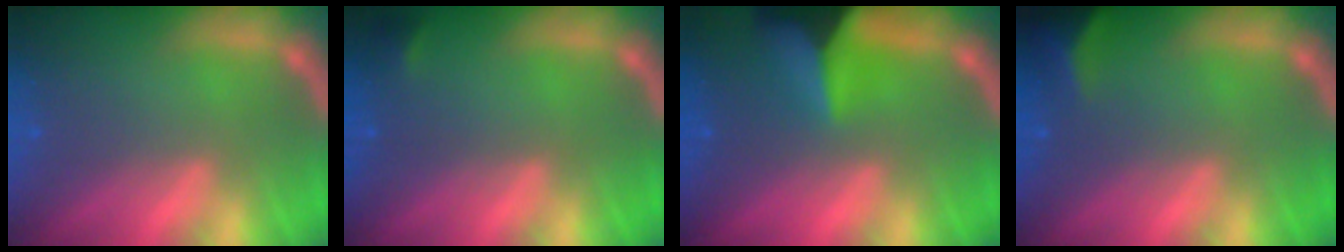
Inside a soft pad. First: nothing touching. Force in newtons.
{"total": 0.9}
{"total": 8.4}
{"total": 4.0}